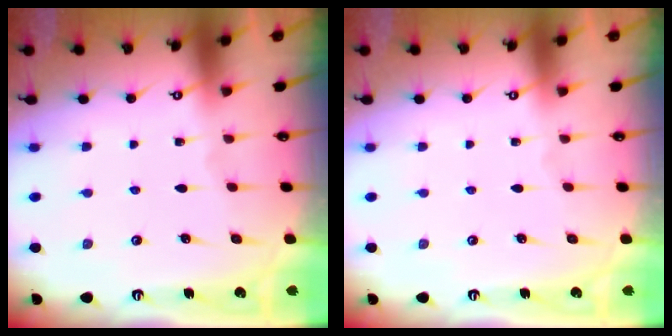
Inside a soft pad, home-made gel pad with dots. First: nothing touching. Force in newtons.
{"total": 0.0}